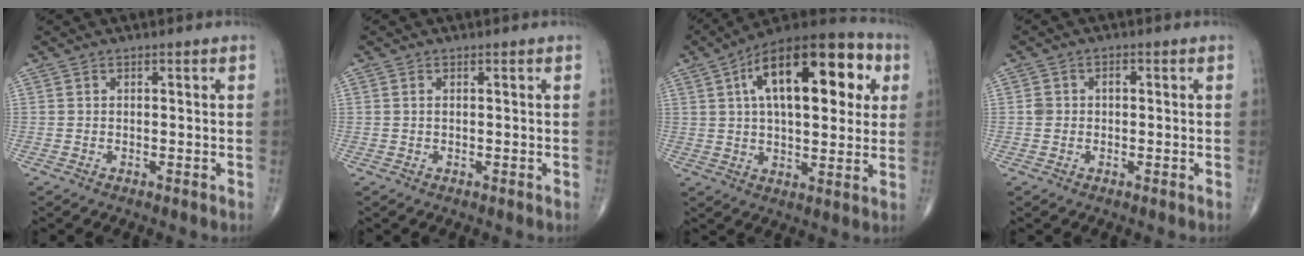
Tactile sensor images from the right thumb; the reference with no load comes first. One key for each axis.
{"total": 0.5, "fx": 0.2, "fy": 0.2, "fz": 0.4, "tx": -0.012, "ty": 0.004, "tz": 0.004}
{"total": 24.4, "fx": 7.3, "fy": 11.2, "fz": 20.4, "tx": -0.294, "ty": 0.018, "tz": 0.107}
{"total": 2.4, "fx": 0.1, "fy": 2.0, "fz": 1.3, "tx": -0.018, "ty": 0.013, "tz": 0.002}